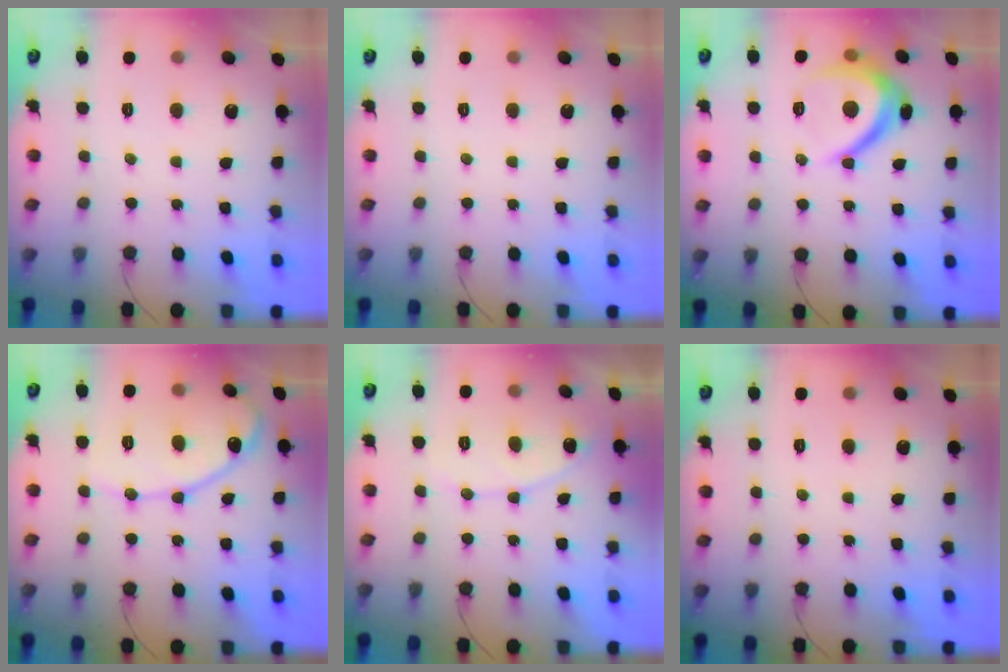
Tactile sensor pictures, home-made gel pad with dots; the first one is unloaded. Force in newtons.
{"total": 0.0}
{"total": 9.8, "press": 9.7, "slide": 1.3}
{"total": 13.3, "press": 13.2, "slide": 1.3}
{"total": 7.0, "press": 7.0, "slide": 0.6}
{"total": 0.0}